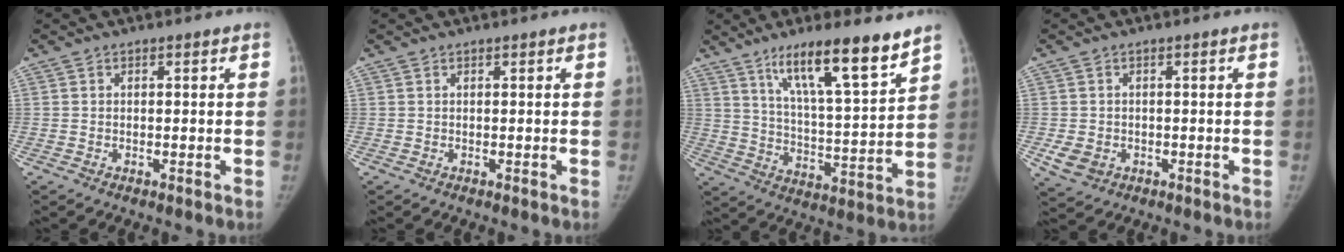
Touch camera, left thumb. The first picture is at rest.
{"total": 0.0}
{"total": 15.8, "force": [10.8, 2.4, 11.2], "torque": [-0.169, -0.065, 0.186]}
{"total": 3.9, "force": [-0.9, 3.3, 1.9], "torque": [-0.032, -0.003, -0.005]}